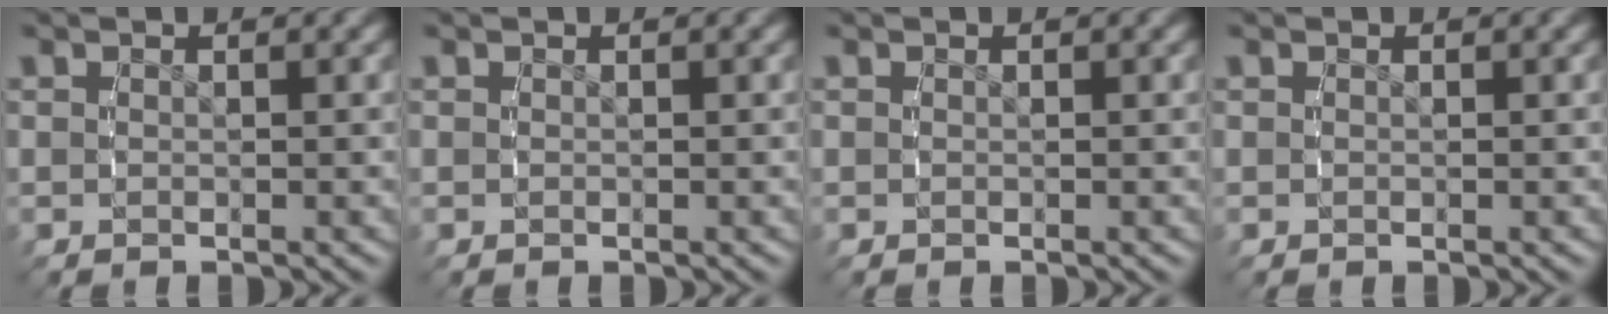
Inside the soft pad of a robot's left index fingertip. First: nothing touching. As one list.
[{"total": 0.0}, {"total": 0.0}, {"total": 0.0}]